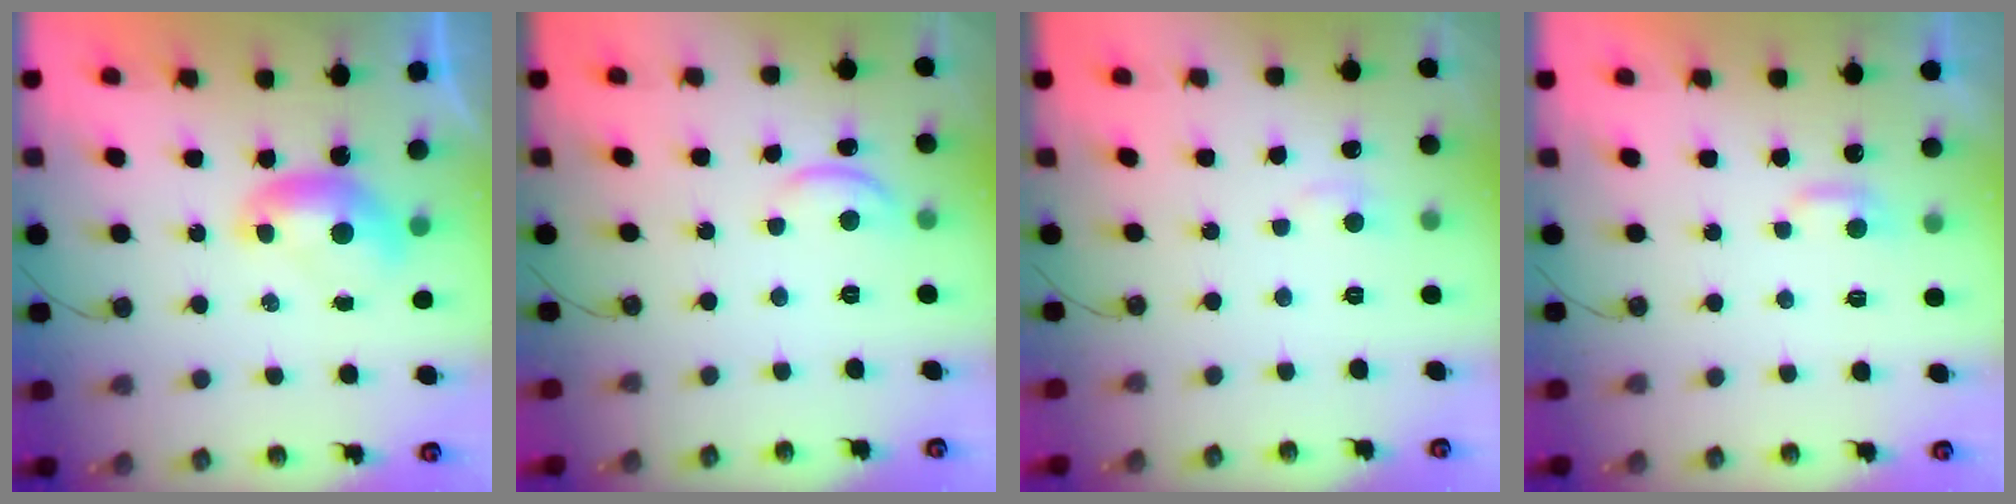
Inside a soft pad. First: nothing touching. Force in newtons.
{"total": 2.0, "press": 2.0, "slide": 0.2}
{"total": 1.6, "press": 1.5, "slide": 0.6}
{"total": 1.6, "press": 1.4, "slide": 0.7}